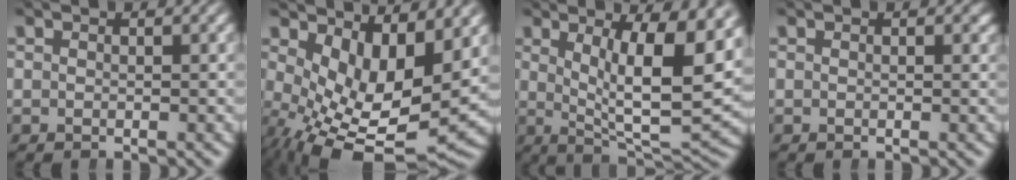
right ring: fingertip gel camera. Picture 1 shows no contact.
{"total": 10.9, "force": [-2.8, 6.0, 8.7], "torque": [-0.154, -0.059, -0.017]}
{"total": 10.0, "force": [2.2, 3.8, 9.0], "torque": [-0.127, -0.014, 0.045]}
{"total": 0.0}